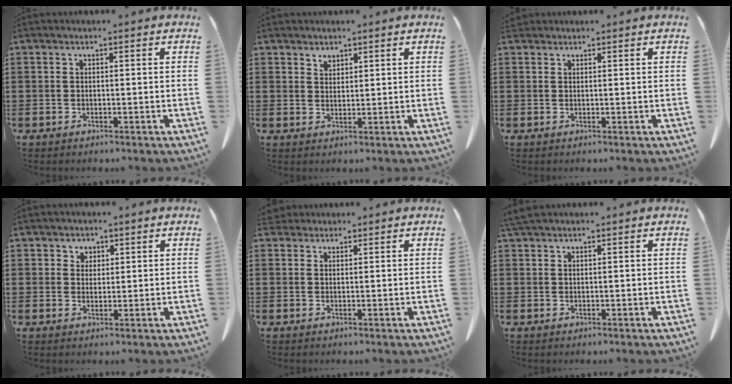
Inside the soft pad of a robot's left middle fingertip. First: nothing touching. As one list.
[{"total": 1.7, "force": [1.5, 0.7, 0.2], "torque": [-0.006, 0.000, 0.030]}, {"total": 0.9, "force": [0.9, 0.4, 0.2], "torque": [-0.007, 0.001, 0.017]}, {"total": 1.9, "force": [1.4, 1.3, 0.1], "torque": [0.000, 0.003, 0.025]}, {"total": 2.0, "force": [1.8, 0.9, 0.4], "torque": [-0.014, 0.004, 0.036]}, {"total": 1.9, "force": [1.6, 0.4, 0.9], "torque": [-0.024, 0.001, 0.032]}]